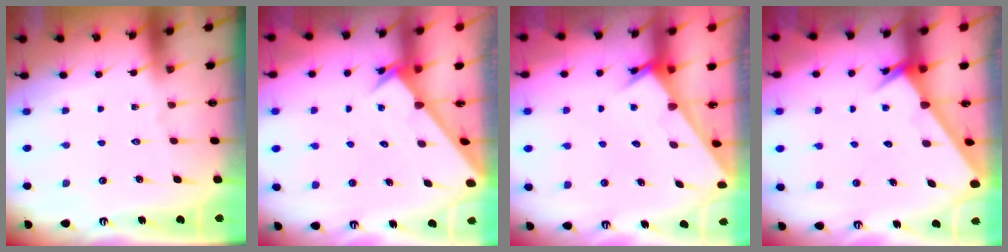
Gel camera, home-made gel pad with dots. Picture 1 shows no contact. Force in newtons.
{"total": 2.5, "press": 2.5, "slide": 0.2}
{"total": 2.5, "press": 2.5, "slide": 0.1}
{"total": 2.7, "press": 2.7, "slide": 0.2}